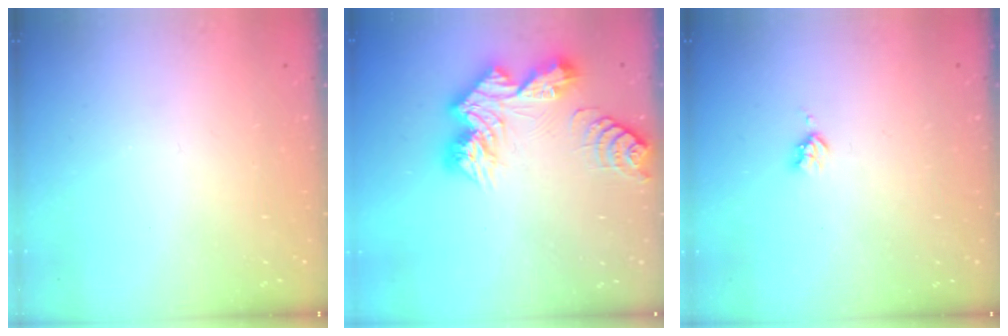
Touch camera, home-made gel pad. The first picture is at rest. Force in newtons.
{"total": 13.8, "press": 13.7, "slide": 1.2}
{"total": 2.7, "press": 2.6, "slide": 0.5}